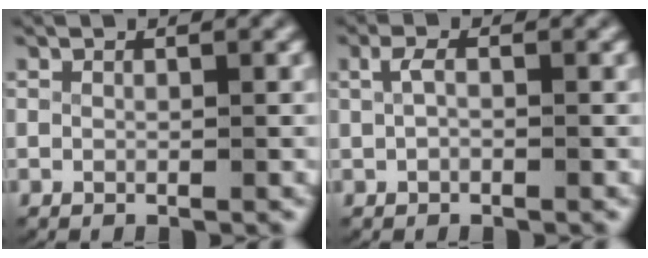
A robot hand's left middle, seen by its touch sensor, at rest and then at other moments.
{"total": 1.1, "force": [0.0, 0.5, 1.0], "torque": [-0.031, -0.006, 0.007]}